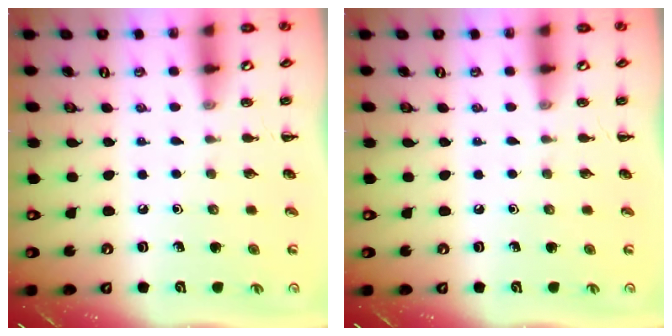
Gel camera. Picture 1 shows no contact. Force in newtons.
{"total": 0.0}